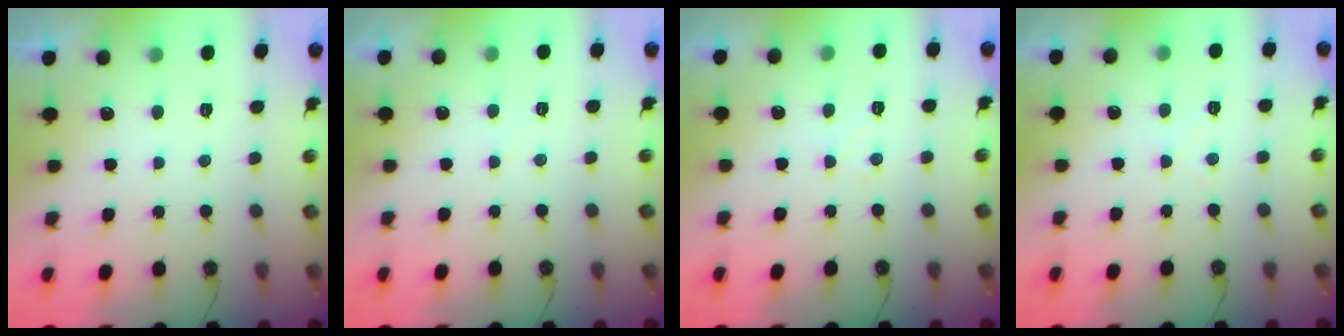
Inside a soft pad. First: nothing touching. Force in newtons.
{"total": 3.8, "press": 3.7, "slide": 0.6}
{"total": 3.9, "press": 3.9, "slide": 0.6}
{"total": 3.1, "press": 3.0, "slide": 0.6}